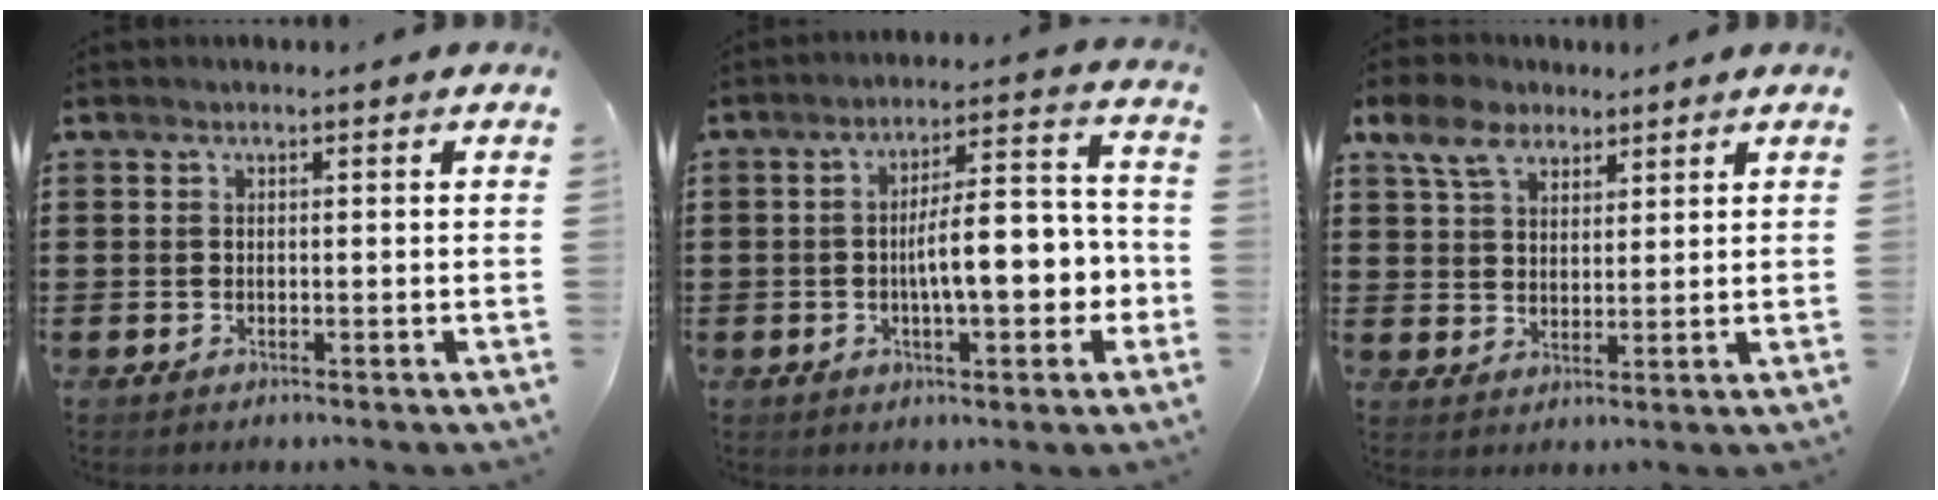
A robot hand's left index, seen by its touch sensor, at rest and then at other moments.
{"total": 9.3, "force": [-1.5, 3.0, 8.7], "torque": [-0.120, -0.002, -0.035]}
{"total": 6.3, "force": [4.1, 3.8, 2.7], "torque": [-0.067, 0.004, 0.075]}